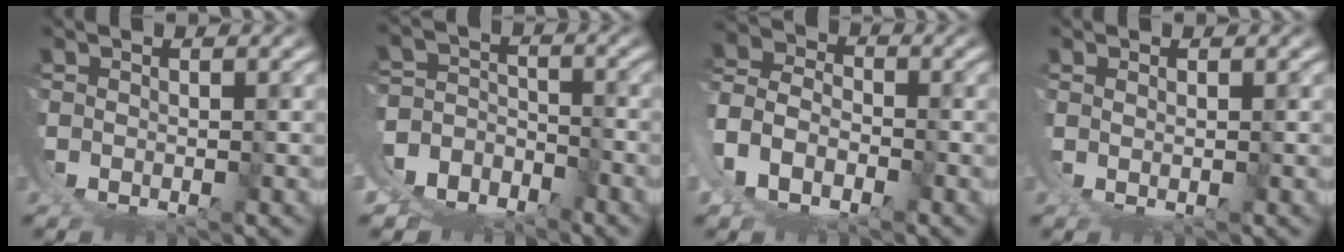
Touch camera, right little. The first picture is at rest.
{"total": 7.6, "force": [-0.7, 6.7, 3.5], "torque": [-0.105, -0.034, -0.011]}
{"total": 8.8, "force": [3.6, 6.9, 4.2], "torque": [-0.118, -0.002, 0.044]}
{"total": 1.6, "force": [1.0, -1.2, 0.2], "torque": [0.001, 0.001, 0.019]}